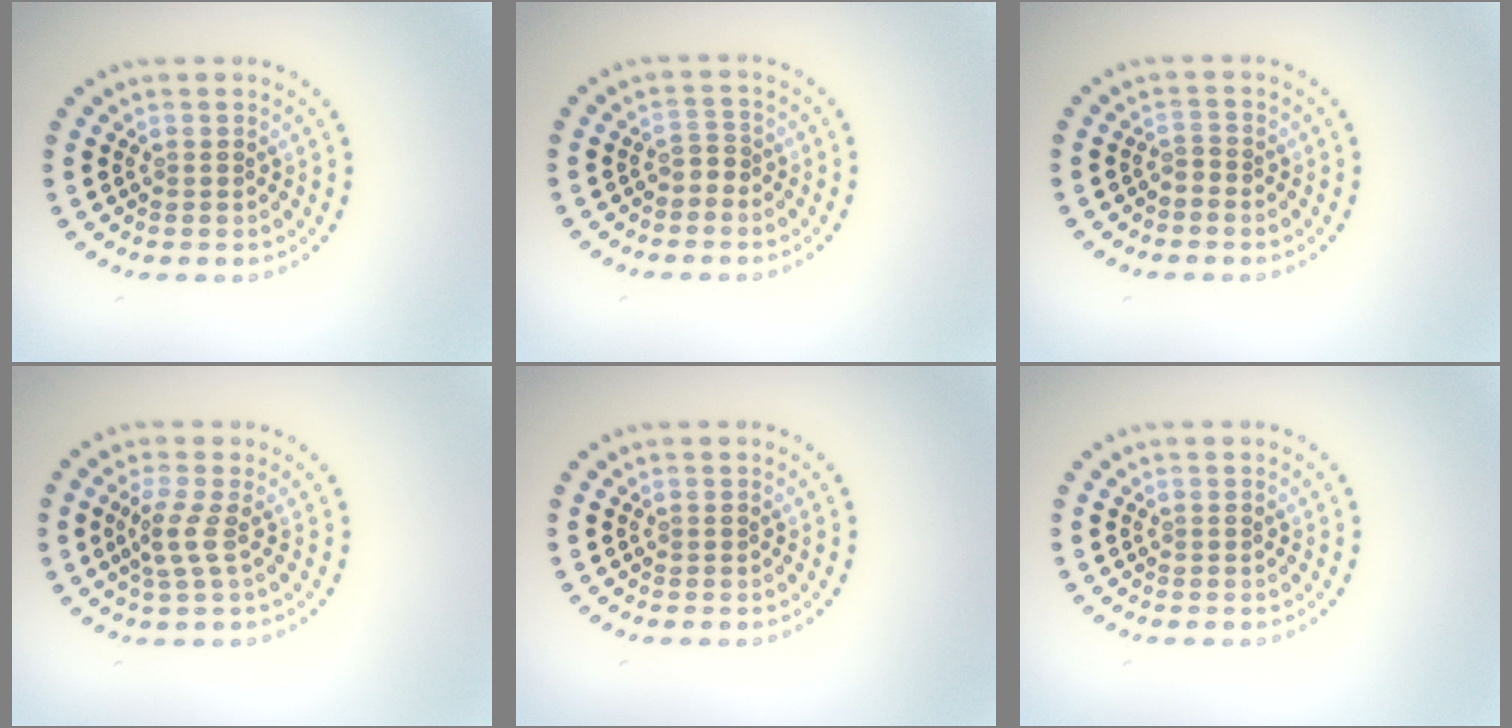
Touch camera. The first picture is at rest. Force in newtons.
{"total": 1.1, "press": 0.8, "slide": 0.8}
{"total": 0.6, "press": 0.3, "slide": 0.5}
{"total": 2.1, "press": 1.5, "slide": 1.5}
{"total": 0.0}
{"total": 0.0}